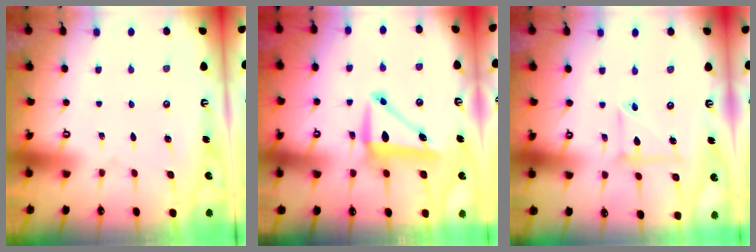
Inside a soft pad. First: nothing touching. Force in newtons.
{"total": 8.2, "press": 7.6, "slide": 2.9}
{"total": 6.7, "press": 6.7, "slide": 0.4}